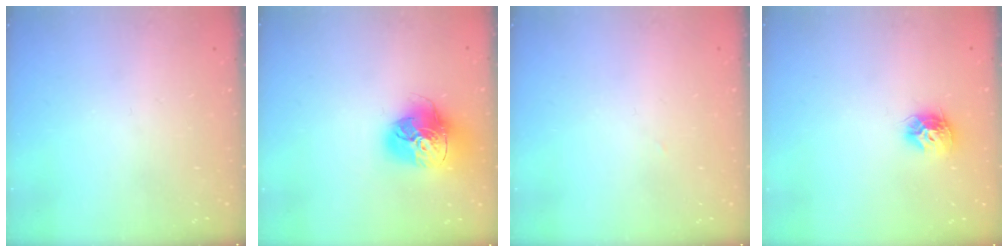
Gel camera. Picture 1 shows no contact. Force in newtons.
{"total": 18.6, "press": 18.5, "slide": 1.9}
{"total": 1.1, "press": 1.1, "slide": 0.1}
{"total": 9.3, "press": 9.3, "slide": 0.3}